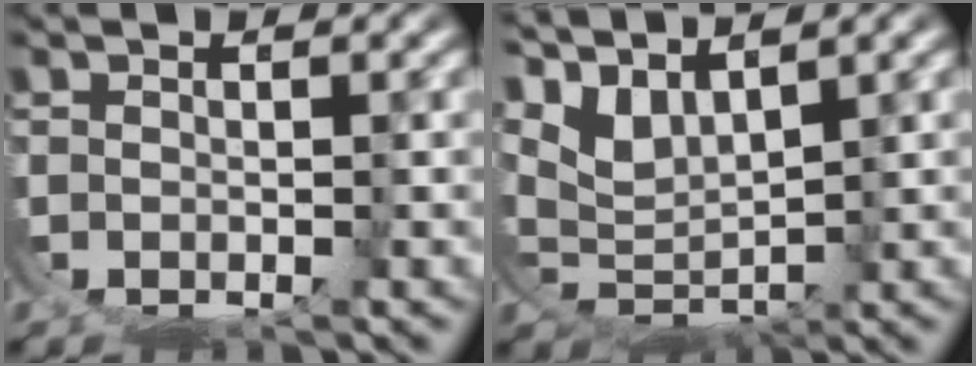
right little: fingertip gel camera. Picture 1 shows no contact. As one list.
[{"total": 8.7, "force": [1.7, 6.6, 5.5], "torque": [-0.134, -0.028, 0.031]}]